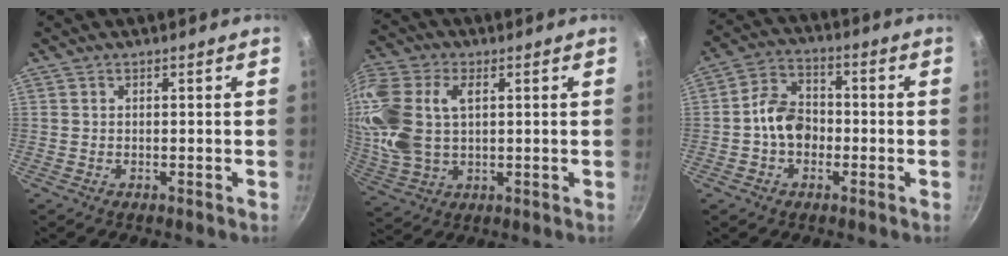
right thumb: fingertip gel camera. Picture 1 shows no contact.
{"total": 19.9, "force": [3.6, 12.7, 14.9], "torque": [-0.371, 0.014, 0.071]}
{"total": 8.6, "force": [-1.4, 6.4, 5.5], "torque": [-0.081, 0.027, -0.038]}